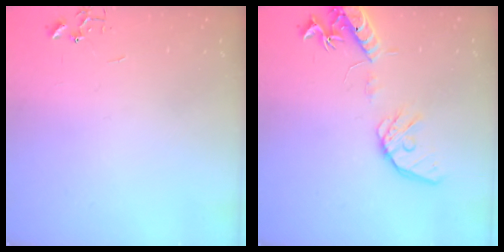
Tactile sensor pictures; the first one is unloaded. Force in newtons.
{"total": 16.5, "press": 16.2, "slide": 2.8}